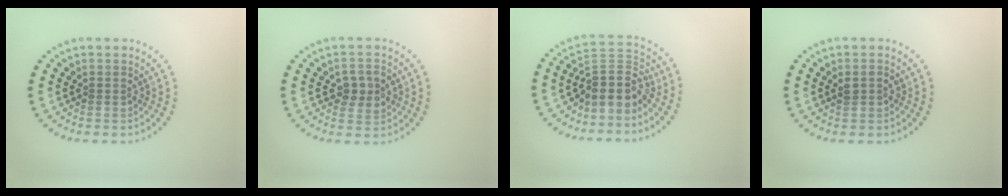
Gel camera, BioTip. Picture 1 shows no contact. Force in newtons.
{"total": 2.8, "press": 2.8, "slide": 0.1}
{"total": 4.1, "press": 3.5, "slide": 2.3}
{"total": 1.2, "press": 1.2, "slide": 0.1}